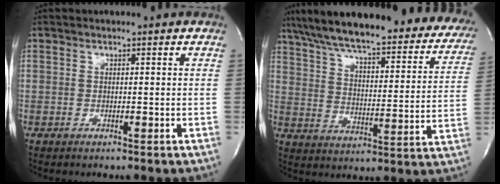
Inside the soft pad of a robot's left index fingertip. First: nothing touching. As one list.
[{"total": 33.2, "force": [27.6, 7.8, 16.6], "torque": [-0.262, -0.023, 0.350]}]